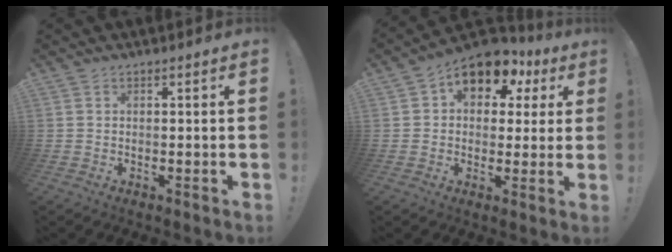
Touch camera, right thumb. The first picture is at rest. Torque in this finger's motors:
{"motor_torque": [0.81, 2.69, 0.76, -0.55, 0.05]}